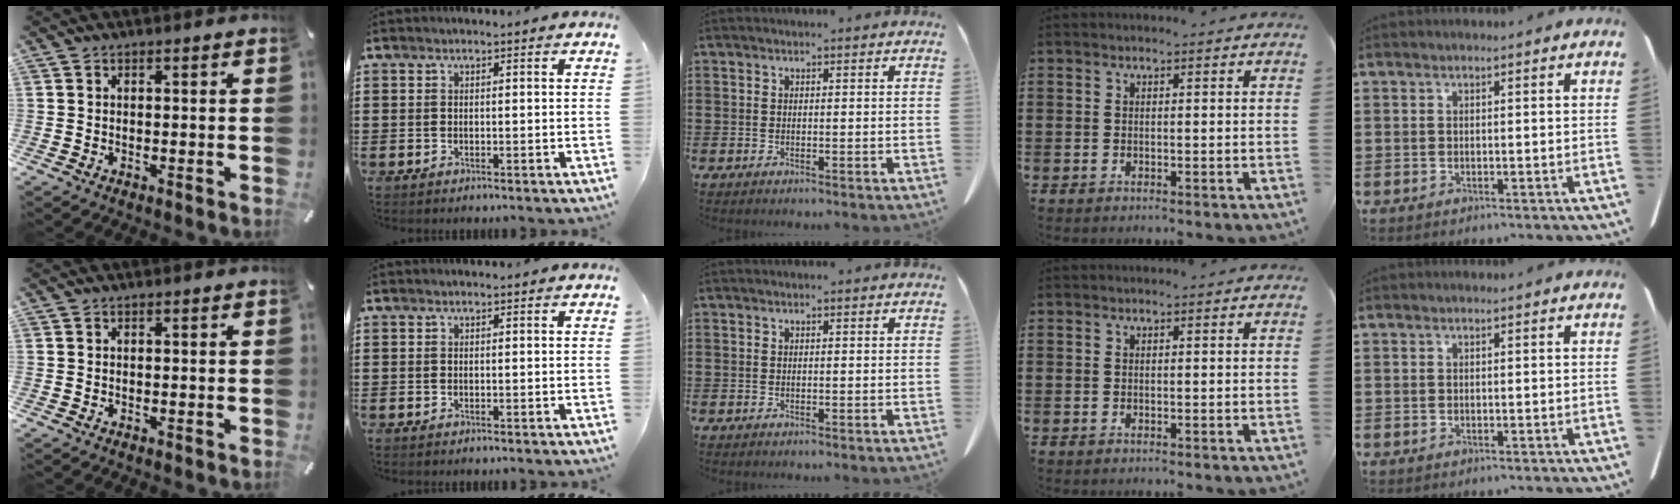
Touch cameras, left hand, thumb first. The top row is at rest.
{}